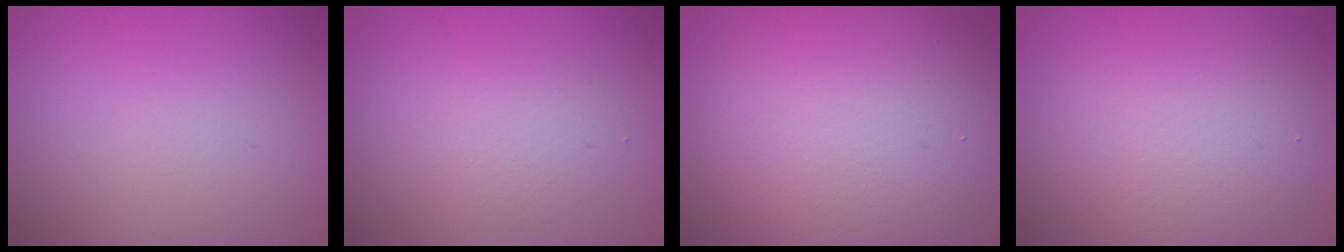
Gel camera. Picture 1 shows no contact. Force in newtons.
{"total": 2.0, "press": 1.9, "slide": 0.2}
{"total": 11.9, "press": 11.9, "slide": 1.0}
{"total": 5.2, "press": 5.2, "slide": 0.6}